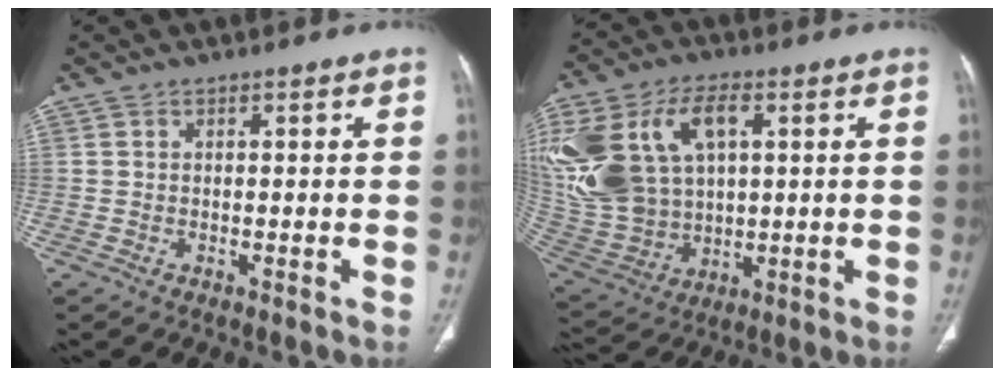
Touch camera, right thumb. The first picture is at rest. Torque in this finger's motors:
{"motor_torque": [0.44, 0.79, 1.56, 1.22, 0.31]}